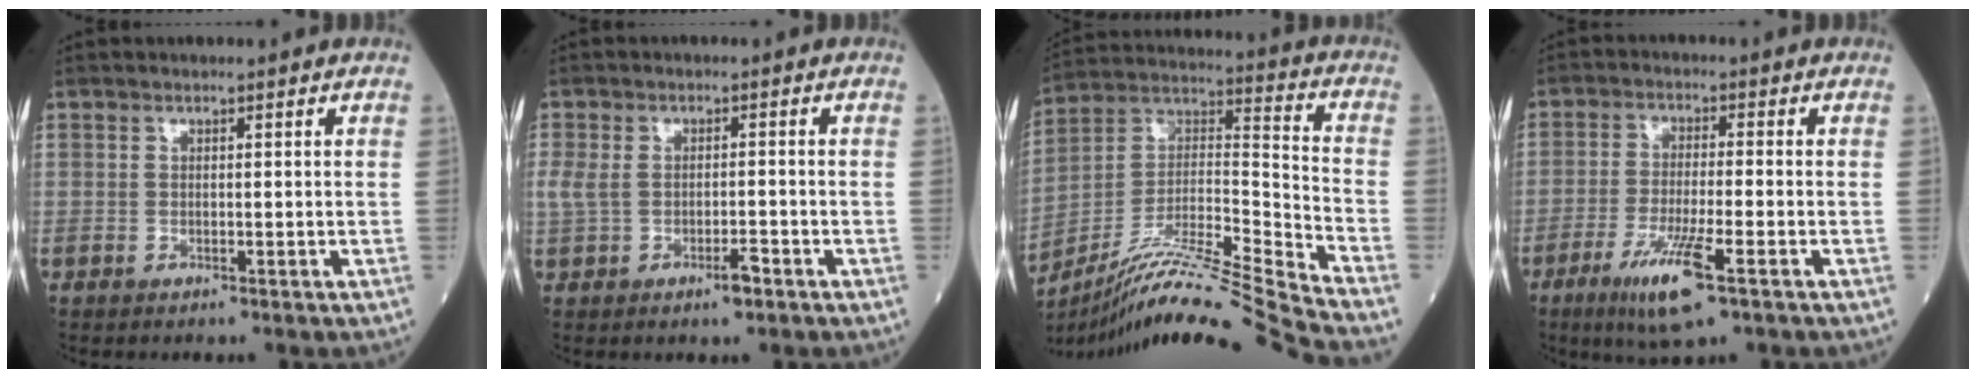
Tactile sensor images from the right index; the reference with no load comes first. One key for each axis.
{"total": 4.7, "fx": -1.5, "fy": 2.0, "fz": 4.0, "tx": -0.087, "ty": 0.011, "tz": -0.018}
{"total": 22.0, "fx": -19.4, "fy": -2.8, "fz": 10.1, "tx": -0.196, "ty": -0.009, "tz": -0.337}
{"total": 8.7, "fx": -4.5, "fy": 0.6, "fz": 7.4, "tx": -0.145, "ty": -0.021, "tz": -0.077}